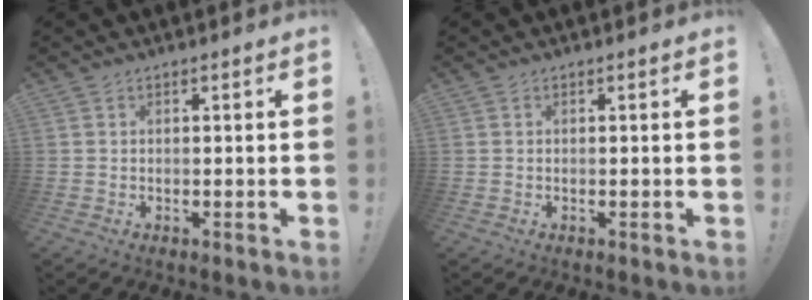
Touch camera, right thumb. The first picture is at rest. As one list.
[{"total": 0.0}]